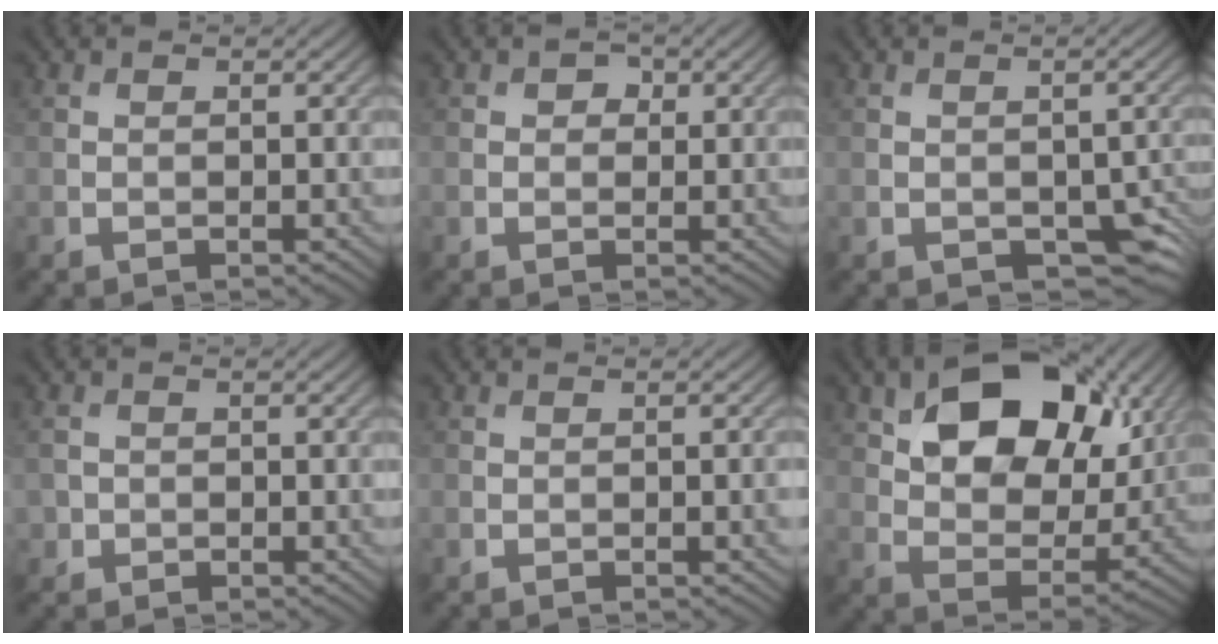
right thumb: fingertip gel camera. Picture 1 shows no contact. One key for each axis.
{"total": 1.7, "fx": 0.5, "fy": 1.4, "fz": 0.8, "tx": -0.009, "ty": 0.001, "tz": 0.002}
{"total": 5.2, "fx": -1.9, "fy": 3.3, "fz": 3.6, "tx": -0.048, "ty": -0.019, "tz": -0.019}
{"total": 1.6, "fx": -0.1, "fy": 1.5, "fz": 0.4, "tx": -0.007, "ty": -0.005, "tz": -0.006}
{"total": 1.1, "fx": -0.1, "fy": 0.2, "fz": 1.0, "tx": -0.013, "ty": -0.002, "tz": -0.001}
{"total": 16.0, "fx": 6.9, "fy": 9.5, "fz": 10.9, "tx": -0.192, "ty": 0.001, "tz": 0.111}